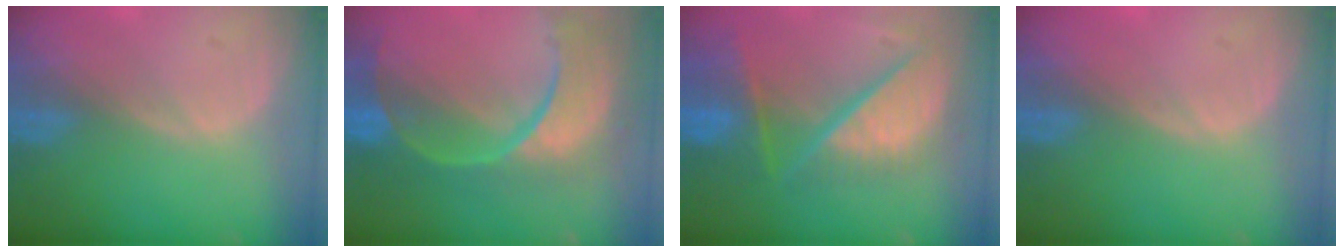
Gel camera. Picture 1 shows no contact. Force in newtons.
{"total": 13.6, "press": 10.9, "slide": 8.2}
{"total": 11.7, "press": 10.0, "slide": 6.1}
{"total": 0.0}